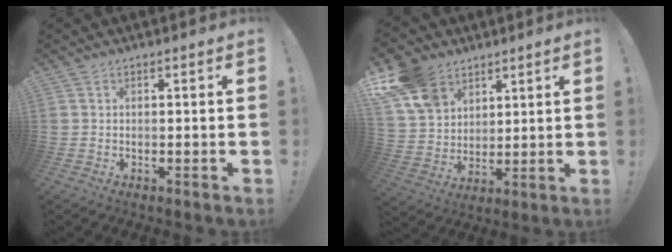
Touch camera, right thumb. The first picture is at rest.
{"total": 14.8, "force": [8.5, 10.5, 5.9], "torque": [-0.116, -0.045, 0.170]}